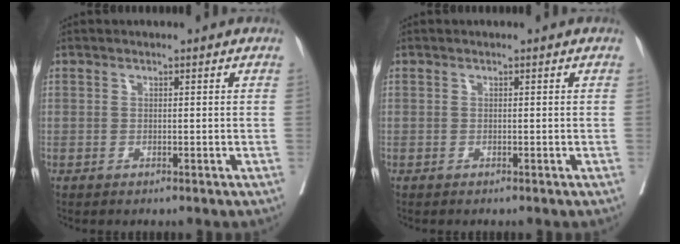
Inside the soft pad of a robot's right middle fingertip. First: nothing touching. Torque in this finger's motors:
{"motor_torque": [-0.68, -0.26, 0.00, -0.01]}